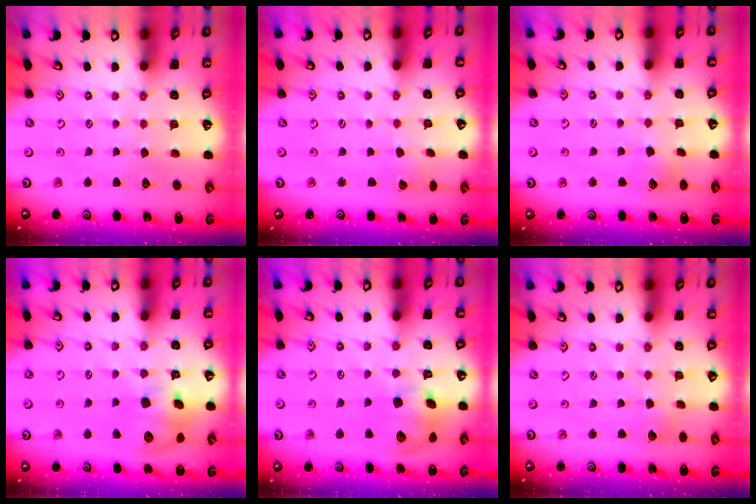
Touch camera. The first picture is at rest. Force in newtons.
{"total": 2.8, "press": 2.8, "slide": 0.1}
{"total": 4.1, "press": 4.0, "slide": 0.5}
{"total": 11.7, "press": 11.5, "slide": 2.0}
{"total": 12.0, "press": 11.8, "slide": 2.0}
{"total": 3.9, "press": 3.8, "slide": 0.5}